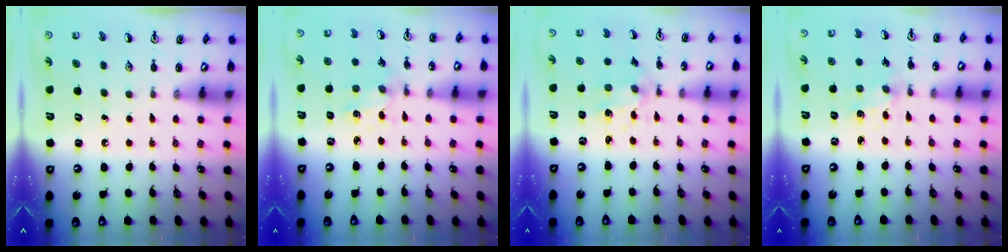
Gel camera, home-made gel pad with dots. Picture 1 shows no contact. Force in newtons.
{"total": 1.6, "press": 1.6, "slide": 0.3}
{"total": 2.9, "press": 2.8, "slide": 0.9}
{"total": 1.5, "press": 1.4, "slide": 0.5}